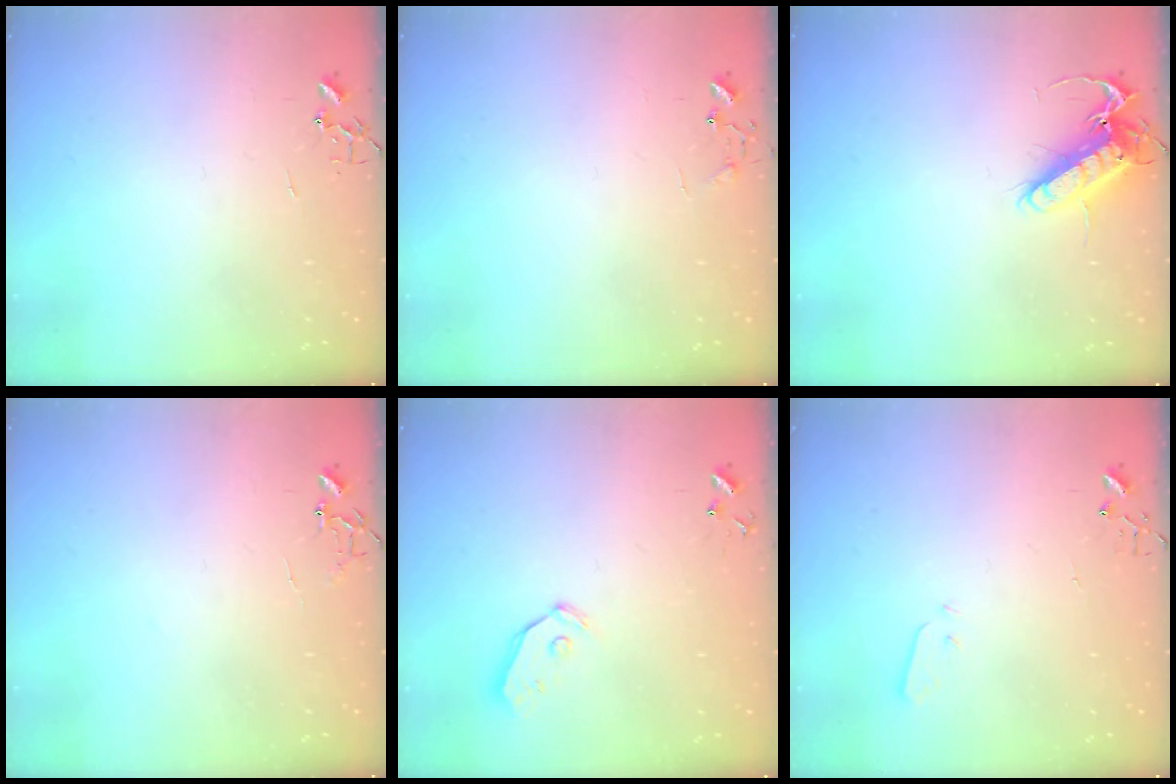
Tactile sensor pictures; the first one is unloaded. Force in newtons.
{"total": 5.3, "press": 5.2, "slide": 0.4}
{"total": 13.7, "press": 13.5, "slide": 1.9}
{"total": 7.5, "press": 7.5, "slide": 0.7}
{"total": 5.4, "press": 5.4, "slide": 0.6}
{"total": 2.9, "press": 2.8, "slide": 0.7}